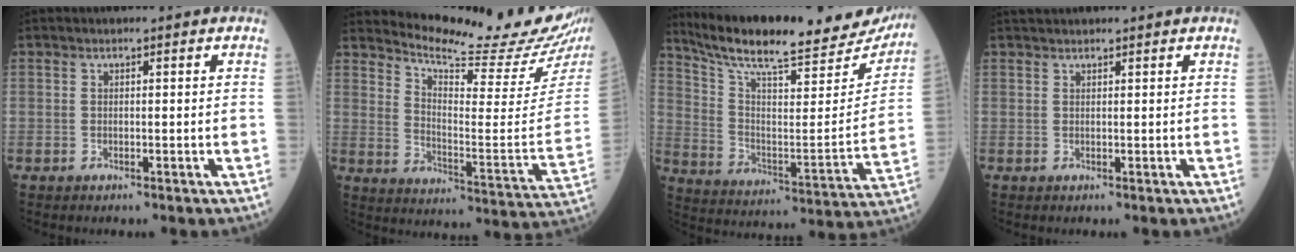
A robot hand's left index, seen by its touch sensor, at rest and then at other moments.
{"total": 19.8, "force": [18.6, -0.5, 6.8], "torque": [-0.114, -0.113, 0.246]}
{"total": 26.8, "force": [24.2, 4.3, 10.8], "torque": [-0.176, -0.055, 0.336]}
{"total": 3.4, "force": [3.2, 0.4, 1.1], "torque": [-0.006, 0.034, 0.051]}